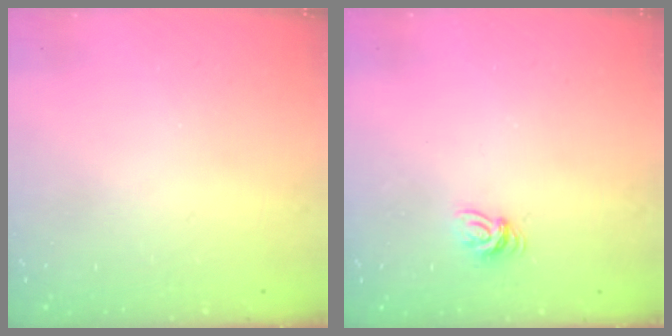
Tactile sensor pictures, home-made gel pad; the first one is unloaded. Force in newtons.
{"total": 5.3, "press": 5.2, "slide": 0.3}